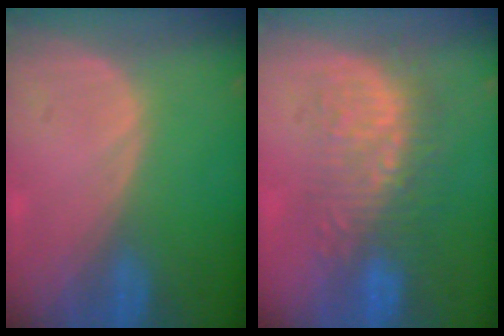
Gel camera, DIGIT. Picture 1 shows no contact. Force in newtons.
{"total": 8.8, "press": 8.5, "slide": 2.5}